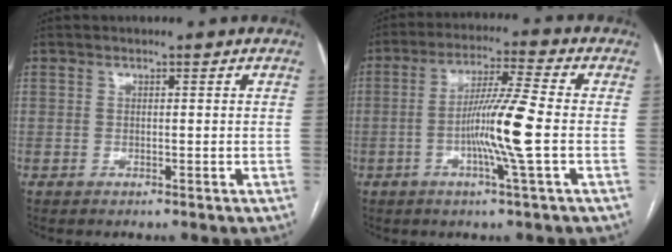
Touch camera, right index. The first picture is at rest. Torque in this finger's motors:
{"motor_torque": [0.64, 0.16, 0.36, 0.11]}